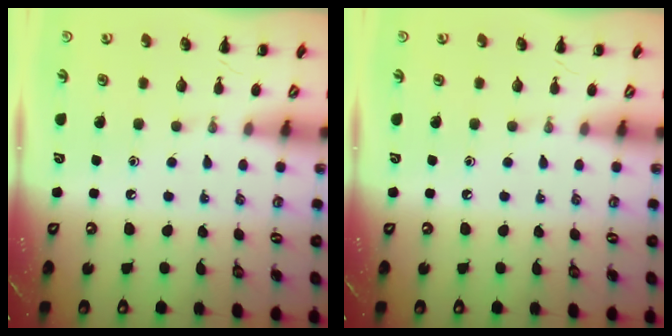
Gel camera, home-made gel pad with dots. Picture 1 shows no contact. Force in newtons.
{"total": 0.0}